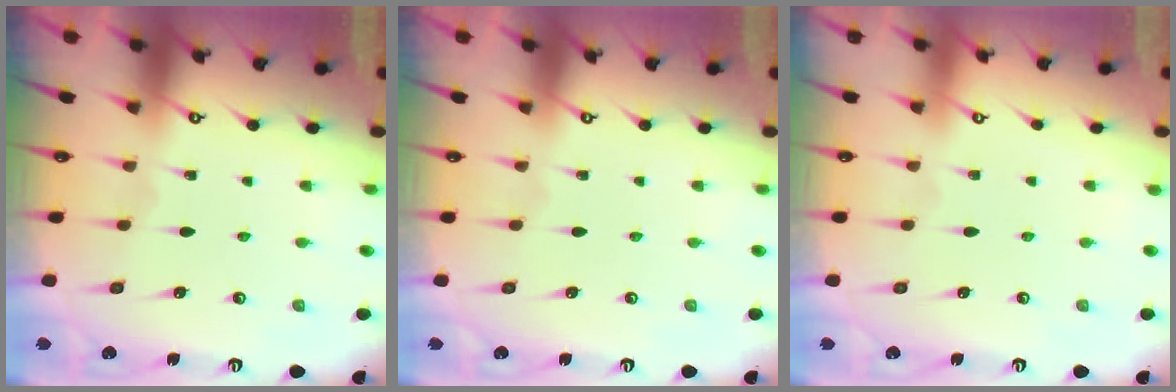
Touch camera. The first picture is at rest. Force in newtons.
{"total": 0.0}
{"total": 3.9, "press": 3.9, "slide": 0.1}